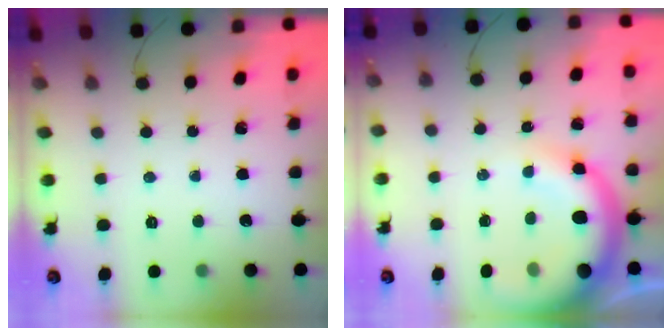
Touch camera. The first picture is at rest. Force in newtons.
{"total": 12.5, "press": 12.2, "slide": 2.8}